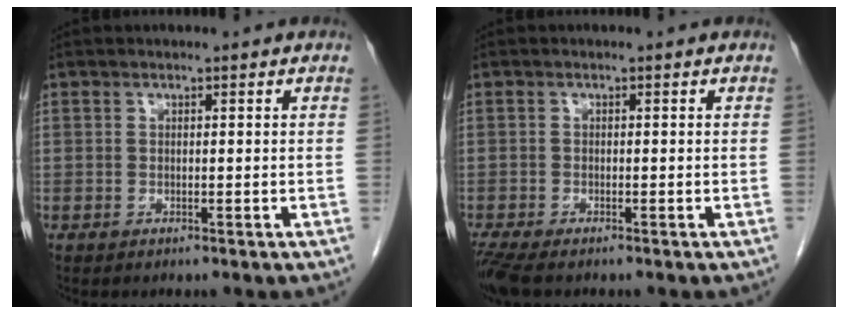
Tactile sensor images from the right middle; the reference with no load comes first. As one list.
[{"total": 3.5, "force": [-2.9, 0.6, 2.0], "torque": [-0.044, -0.012, -0.053]}]